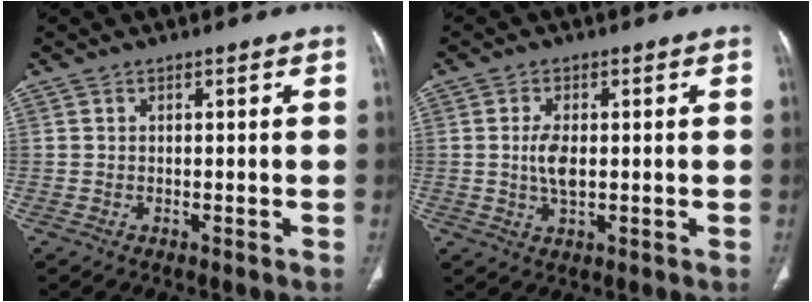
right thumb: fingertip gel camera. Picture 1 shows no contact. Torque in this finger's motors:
{"motor_torque": [1.02, 0.56, 0.51, -0.23, 0.05]}